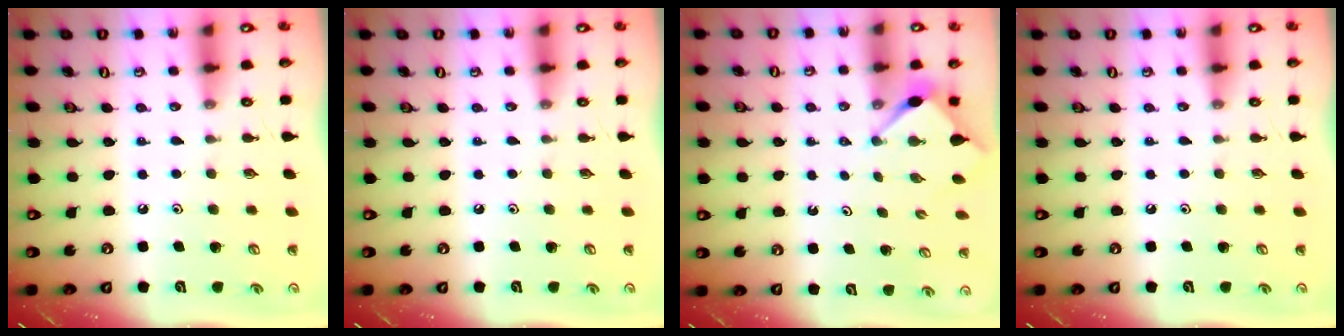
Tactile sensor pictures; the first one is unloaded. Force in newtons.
{"total": 0.0}
{"total": 2.9, "press": 2.9, "slide": 0.1}
{"total": 0.0}